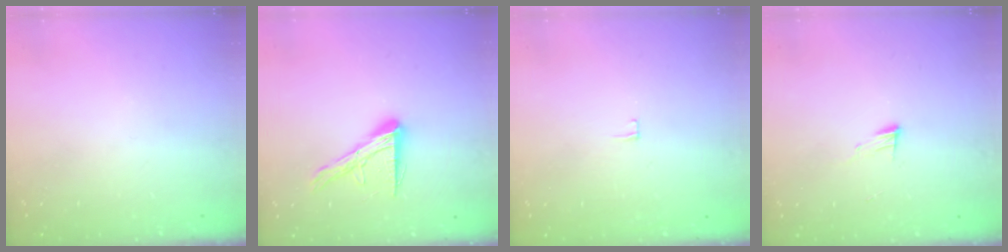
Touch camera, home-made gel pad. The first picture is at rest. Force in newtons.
{"total": 12.0, "press": 12.0, "slide": 0.9}
{"total": 3.4, "press": 3.3, "slide": 0.3}
{"total": 6.3, "press": 6.2, "slide": 0.5}